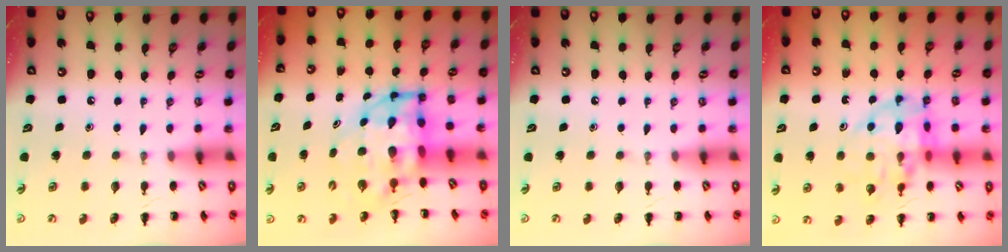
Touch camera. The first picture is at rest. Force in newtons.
{"total": 7.1, "press": 6.8, "slide": 1.9}
{"total": 0.0}
{"total": 15.5, "press": 15.2, "slide": 3.1}